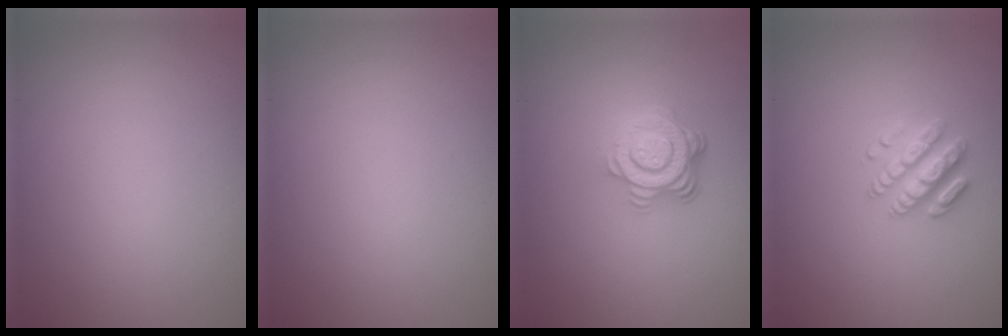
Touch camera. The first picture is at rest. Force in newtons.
{"total": 0.0}
{"total": 4.5, "press": 3.3, "slide": 3.1}
{"total": 2.7, "press": 2.5, "slide": 1.0}